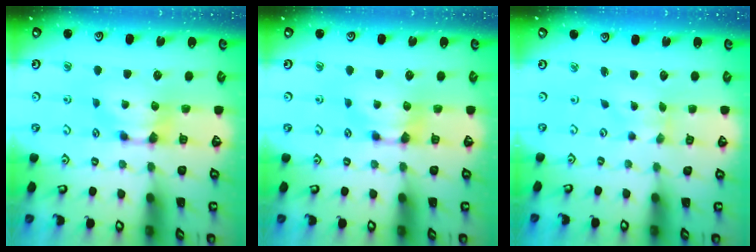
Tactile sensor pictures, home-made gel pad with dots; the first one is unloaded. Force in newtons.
{"total": 0.0}
{"total": 3.0, "press": 2.9, "slide": 0.8}